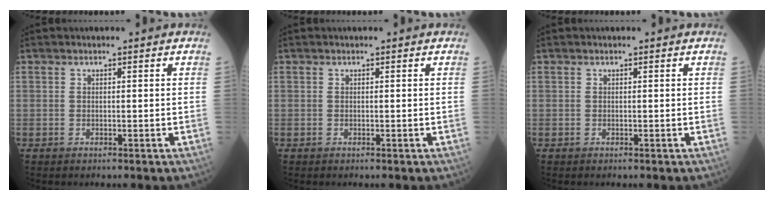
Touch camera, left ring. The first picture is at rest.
{"total": 0.0}
{"total": 0.0}